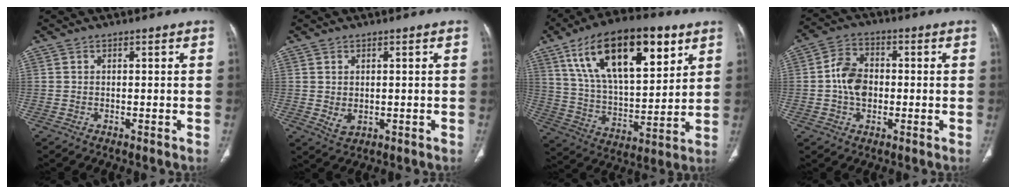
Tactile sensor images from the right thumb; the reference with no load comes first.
{"total": 2.7, "force": [0.0, 1.9, 2.0], "torque": [-0.032, -0.006, 0.011]}
{"total": 25.2, "force": [12.1, 11.1, 19.1], "torque": [-0.294, -0.026, 0.211]}
{"total": 7.9, "force": [-0.5, 5.7, 5.4], "torque": [-0.086, 0.015, -0.014]}